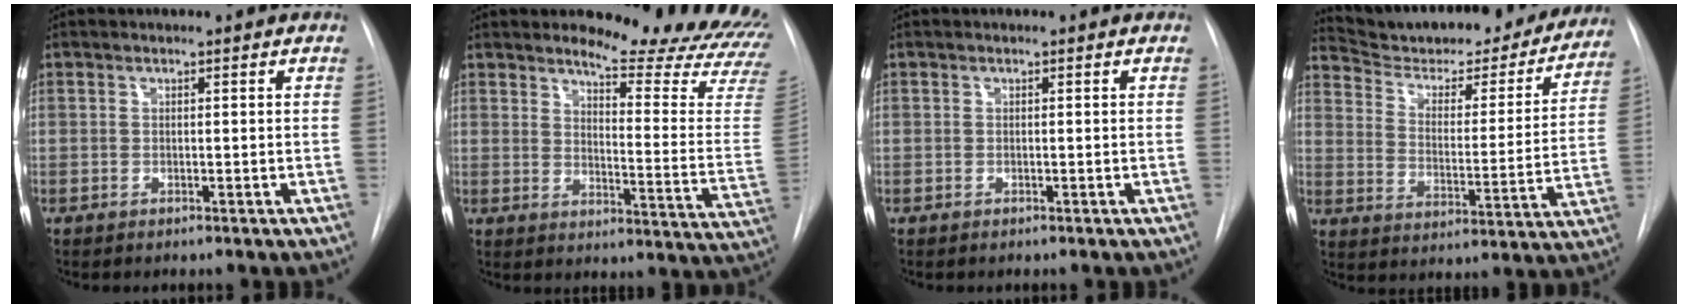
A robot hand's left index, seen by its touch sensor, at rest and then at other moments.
{"total": 19.3, "force": [18.3, 1.1, 6.0], "torque": [-0.075, -0.148, 0.203]}
{"total": 0.0}
{"total": 26.5, "force": [24.2, 5.7, 9.1], "torque": [-0.132, -0.047, 0.319]}